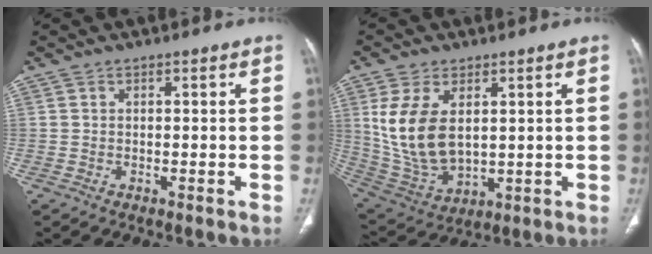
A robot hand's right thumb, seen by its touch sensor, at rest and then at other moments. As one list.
[{"total": 14.0, "force": [3.0, 8.2, 10.9], "torque": [-0.213, -0.016, 0.078]}]